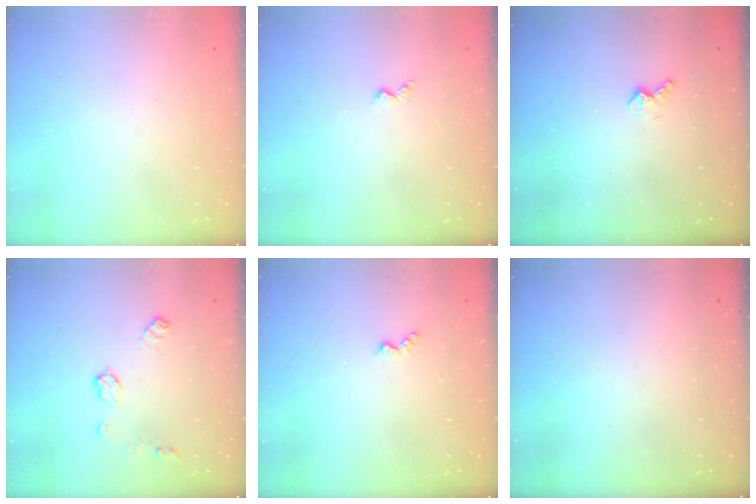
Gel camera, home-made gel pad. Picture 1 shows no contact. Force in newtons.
{"total": 3.0, "press": 3.0, "slide": 0.5}
{"total": 2.6, "press": 2.6, "slide": 0.6}
{"total": 7.1, "press": 7.1, "slide": 0.3}
{"total": 3.4, "press": 3.4, "slide": 0.5}
{"total": 0.0}